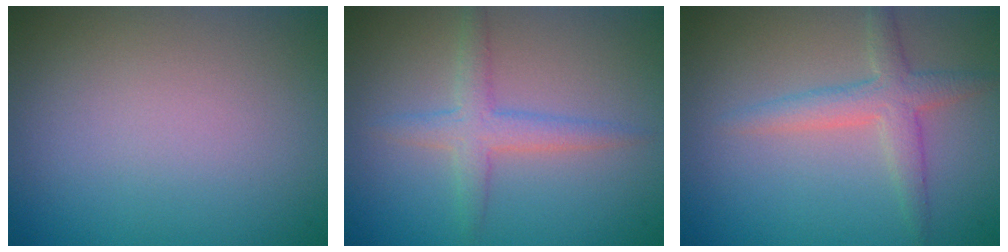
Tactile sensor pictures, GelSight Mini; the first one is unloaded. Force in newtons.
{"total": 2.7, "press": 2.7, "slide": 0.1}
{"total": 2.9, "press": 2.9, "slide": 0.1}